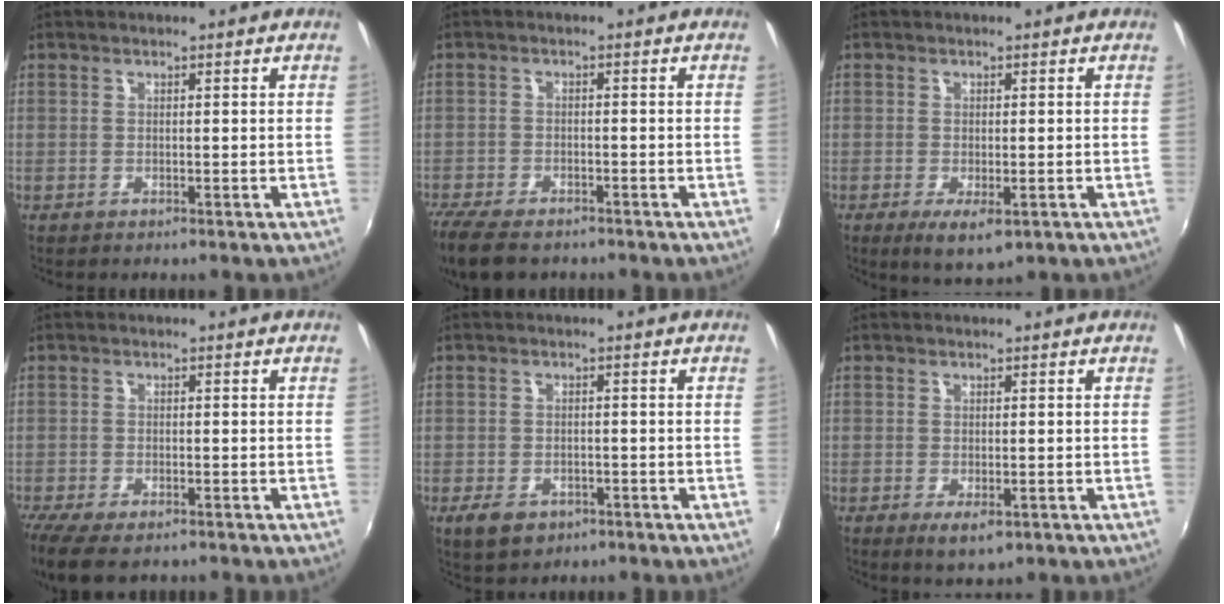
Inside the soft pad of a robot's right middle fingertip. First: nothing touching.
{"total": 9.5, "force": [-7.5, 3.5, 4.5], "torque": [-0.120, -0.034, -0.138]}
{"total": 4.9, "force": [-2.2, 2.0, 4.0], "torque": [-0.073, -0.022, -0.030]}
{"total": 8.9, "force": [-6.6, 3.0, 5.2], "torque": [-0.129, -0.045, -0.119]}
{"total": 5.5, "force": [-3.1, 3.5, 2.9], "torque": [-0.070, -0.013, -0.049]}
{"total": 3.5, "force": [-1.4, 1.8, 2.7], "torque": [-0.049, -0.013, -0.018]}